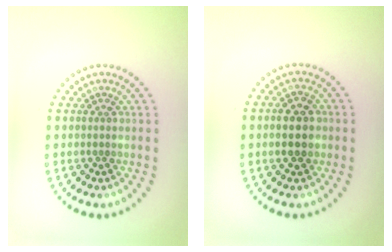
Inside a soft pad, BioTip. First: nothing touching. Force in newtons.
{"total": 2.9, "press": 2.9, "slide": 0.1}